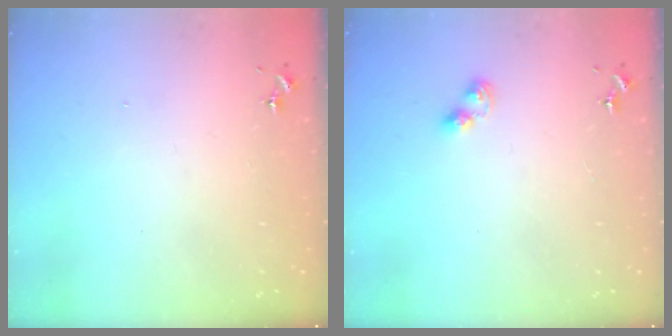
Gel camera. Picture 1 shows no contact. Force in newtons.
{"total": 4.3, "press": 4.3, "slide": 0.4}